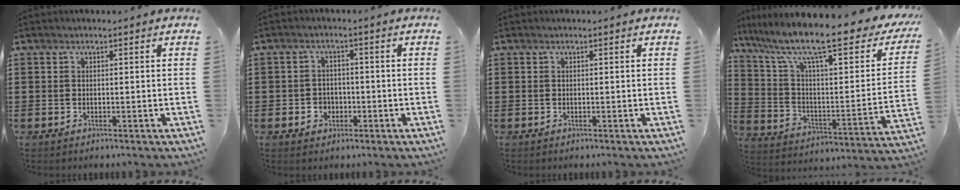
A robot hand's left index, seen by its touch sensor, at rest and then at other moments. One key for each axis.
{"total": 2.5, "fx": -1.1, "fy": 2.1, "fz": 0.8, "tx": -0.022, "ty": 0.005, "tz": -0.026}
{"total": 0.0}
{"total": 13.6, "fx": 9.6, "fy": 2.4, "fz": 9.4, "tx": -0.191, "ty": -0.062, "tz": 0.150}